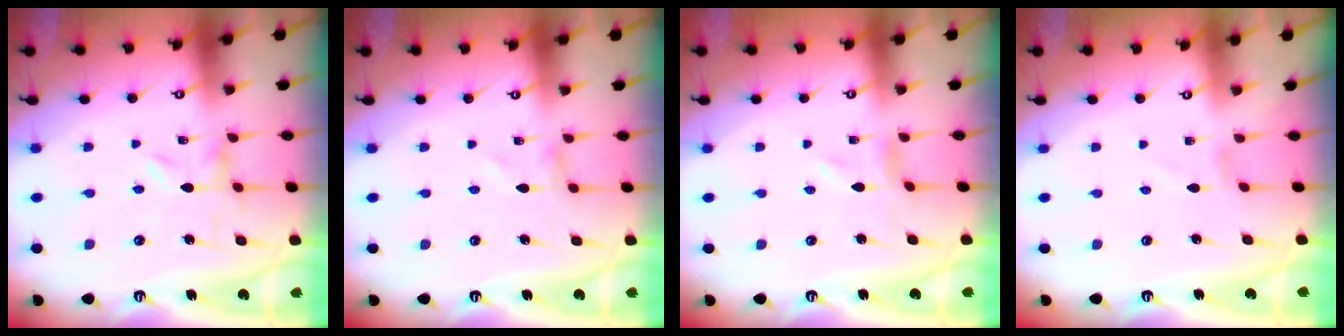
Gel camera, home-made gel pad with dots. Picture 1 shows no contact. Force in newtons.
{"total": 0.6, "press": 0.6, "slide": 0.1}
{"total": 1.2, "press": 1.2, "slide": 0.2}
{"total": 1.1, "press": 1.1, "slide": 0.1}